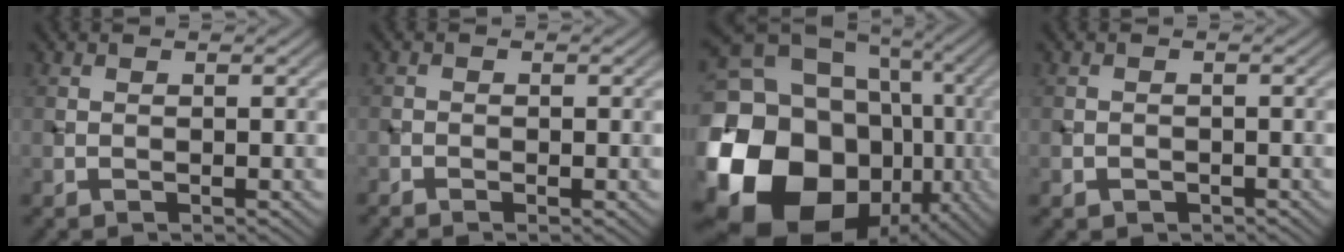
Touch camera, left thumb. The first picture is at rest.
{"total": 1.0, "force": [-0.7, 0.4, 0.5], "torque": [-0.011, -0.002, -0.014]}
{"total": 24.5, "force": [-5.1, 20.3, 12.7], "torque": [-0.264, -0.035, -0.133]}
{"total": 1.1, "force": [-0.7, 0.8, 0.3], "torque": [-0.003, -0.004, -0.014]}